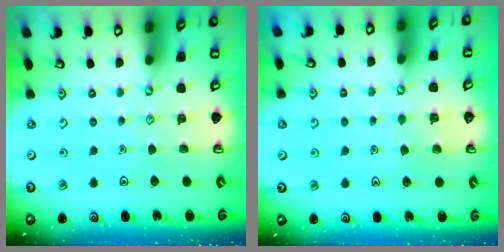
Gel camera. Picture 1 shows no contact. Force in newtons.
{"total": 3.1, "press": 3.1, "slide": 0.3}